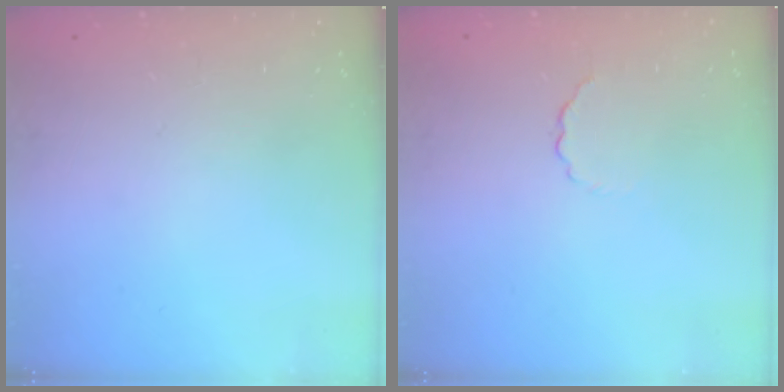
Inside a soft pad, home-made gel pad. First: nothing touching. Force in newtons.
{"total": 2.6, "press": 2.4, "slide": 0.9}